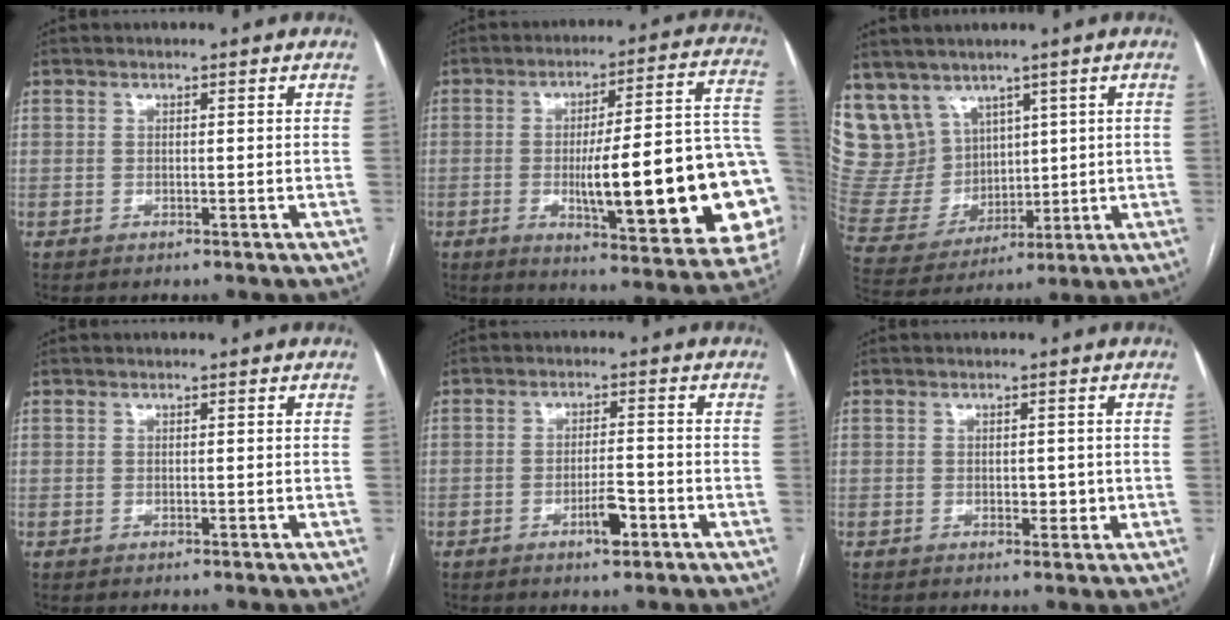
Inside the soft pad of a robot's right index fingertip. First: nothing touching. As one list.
[{"total": 25.4, "force": [-4.2, 3.5, 24.8], "torque": [-0.262, 0.008, -0.051]}, {"total": 12.2, "force": [7.9, 9.1, 1.9], "torque": [-0.067, 0.046, 0.186]}, {"total": 0.0}, {"total": 3.8, "force": [-2.0, 0.8, 3.1], "torque": [-0.058, 0.001, -0.031]}, {"total": 1.8, "force": [-0.1, 1.2, 1.3], "torque": [-0.016, 0.001, 0.003]}]